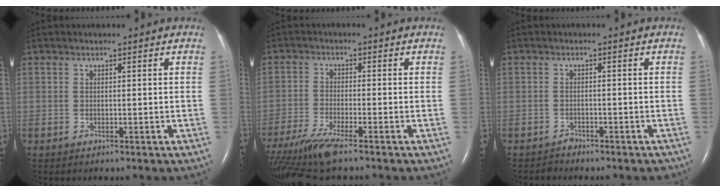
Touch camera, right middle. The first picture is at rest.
{"total": 9.1, "force": [-7.3, 0.0, 5.4], "torque": [-0.106, -0.028, -0.129]}
{"total": 2.3, "force": [-2.2, 0.8, -0.2], "torque": [0.006, -0.001, -0.028]}